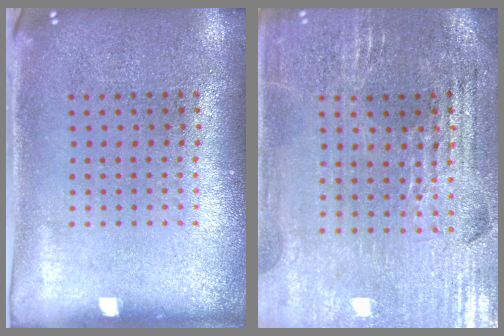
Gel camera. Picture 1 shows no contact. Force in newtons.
{"total": 2.9, "press": 2.8, "slide": 0.5}